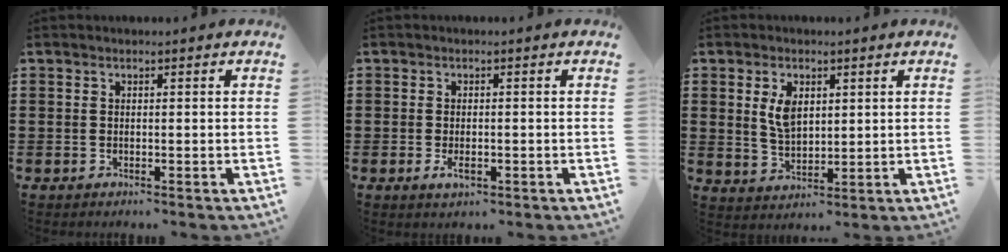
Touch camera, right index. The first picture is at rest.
{"total": 2.0, "force": [-0.6, 0.7, 1.7], "torque": [-0.034, -0.004, -0.010]}
{"total": 5.0, "force": [1.7, 2.9, 3.7], "torque": [-0.082, 0.009, 0.030]}